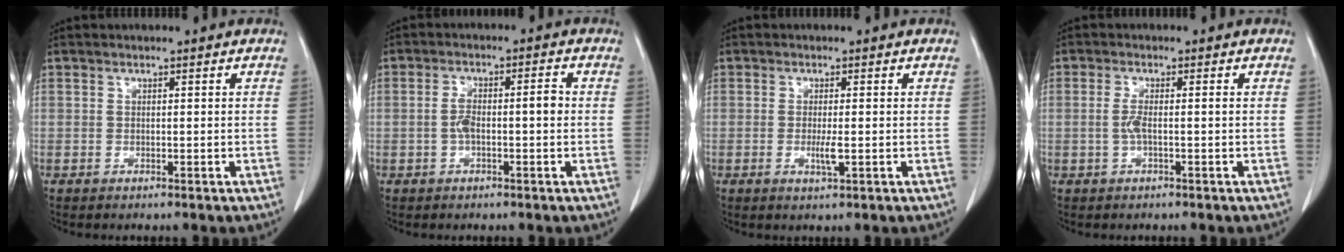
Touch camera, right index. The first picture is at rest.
{"total": 5.0, "force": [-0.5, 1.3, 4.8], "torque": [-0.093, 0.019, -0.009]}
{"total": 2.3, "force": [-0.5, 0.3, 2.3], "torque": [-0.045, -0.005, -0.008]}
{"total": 2.3, "force": [-0.4, 0.2, 2.2], "torque": [-0.050, 0.000, -0.010]}